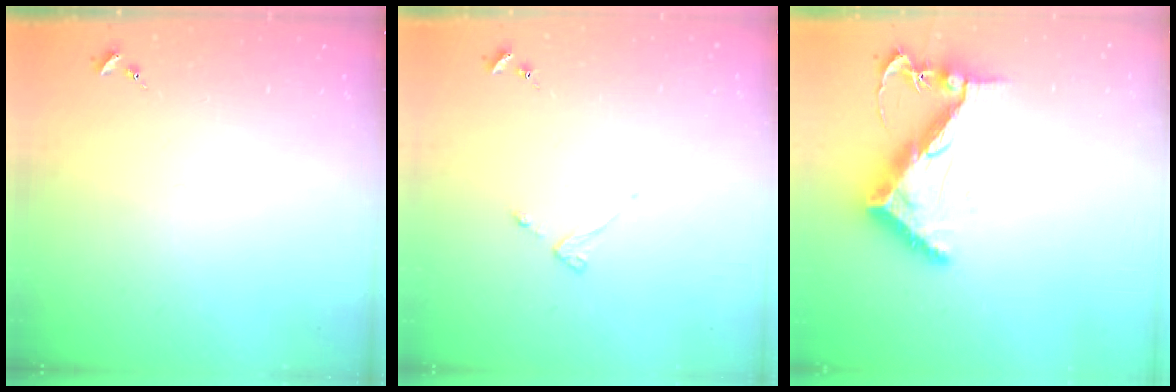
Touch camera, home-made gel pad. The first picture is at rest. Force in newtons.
{"total": 2.6, "press": 2.6, "slide": 0.5}
{"total": 10.7, "press": 10.6, "slide": 1.3}